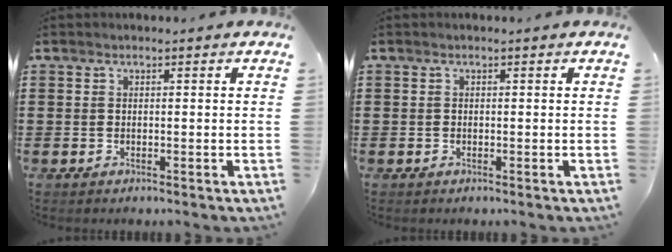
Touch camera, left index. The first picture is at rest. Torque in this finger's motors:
{"motor_torque": [0.15, 0.06, 0.07, 0.00]}